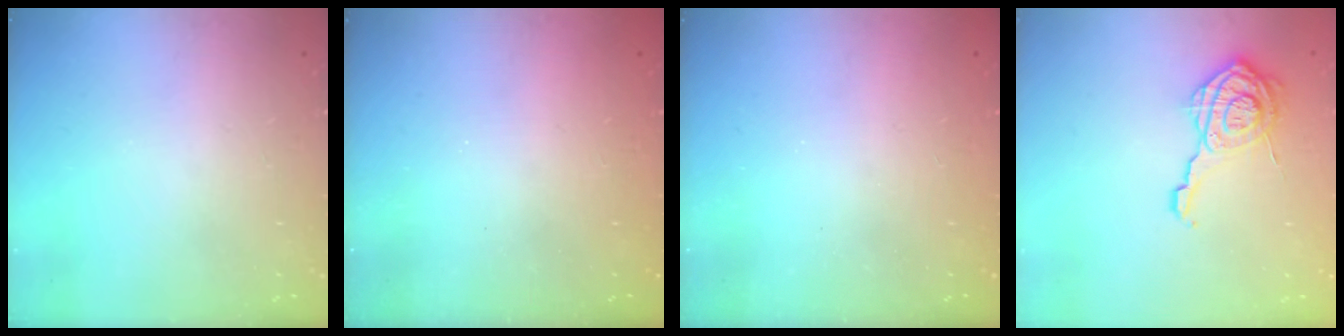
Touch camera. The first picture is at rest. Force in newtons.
{"total": 2.5, "press": 2.4, "slide": 0.8}
{"total": 2.3, "press": 2.1, "slide": 0.8}
{"total": 11.7, "press": 11.6, "slide": 0.7}